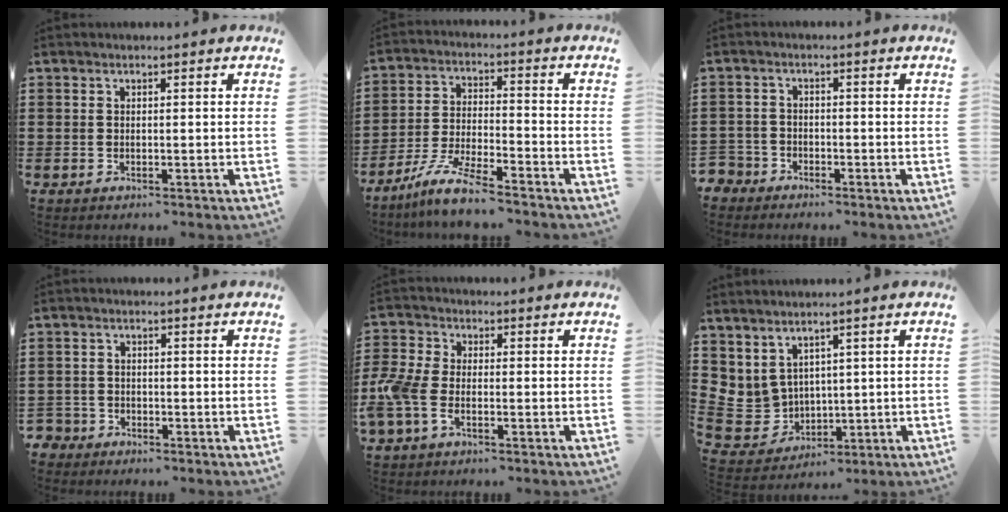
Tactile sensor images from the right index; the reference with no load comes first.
{"total": 7.6, "force": [-6.6, 0.3, 3.7], "torque": [-0.090, -0.007, -0.132]}
{"total": 2.5, "force": [-2.1, 1.4, 0.0], "torque": [-0.016, -0.001, -0.051]}
{"total": 2.1, "force": [-1.8, 1.1, 0.0], "torque": [-0.014, -0.003, -0.044]}
{"total": 5.2, "force": [-2.3, 2.6, 3.8], "torque": [-0.107, -0.005, -0.052]}
{"total": 4.7, "force": [2.3, 4.0, 1.0], "torque": [-0.070, -0.019, 0.041]}